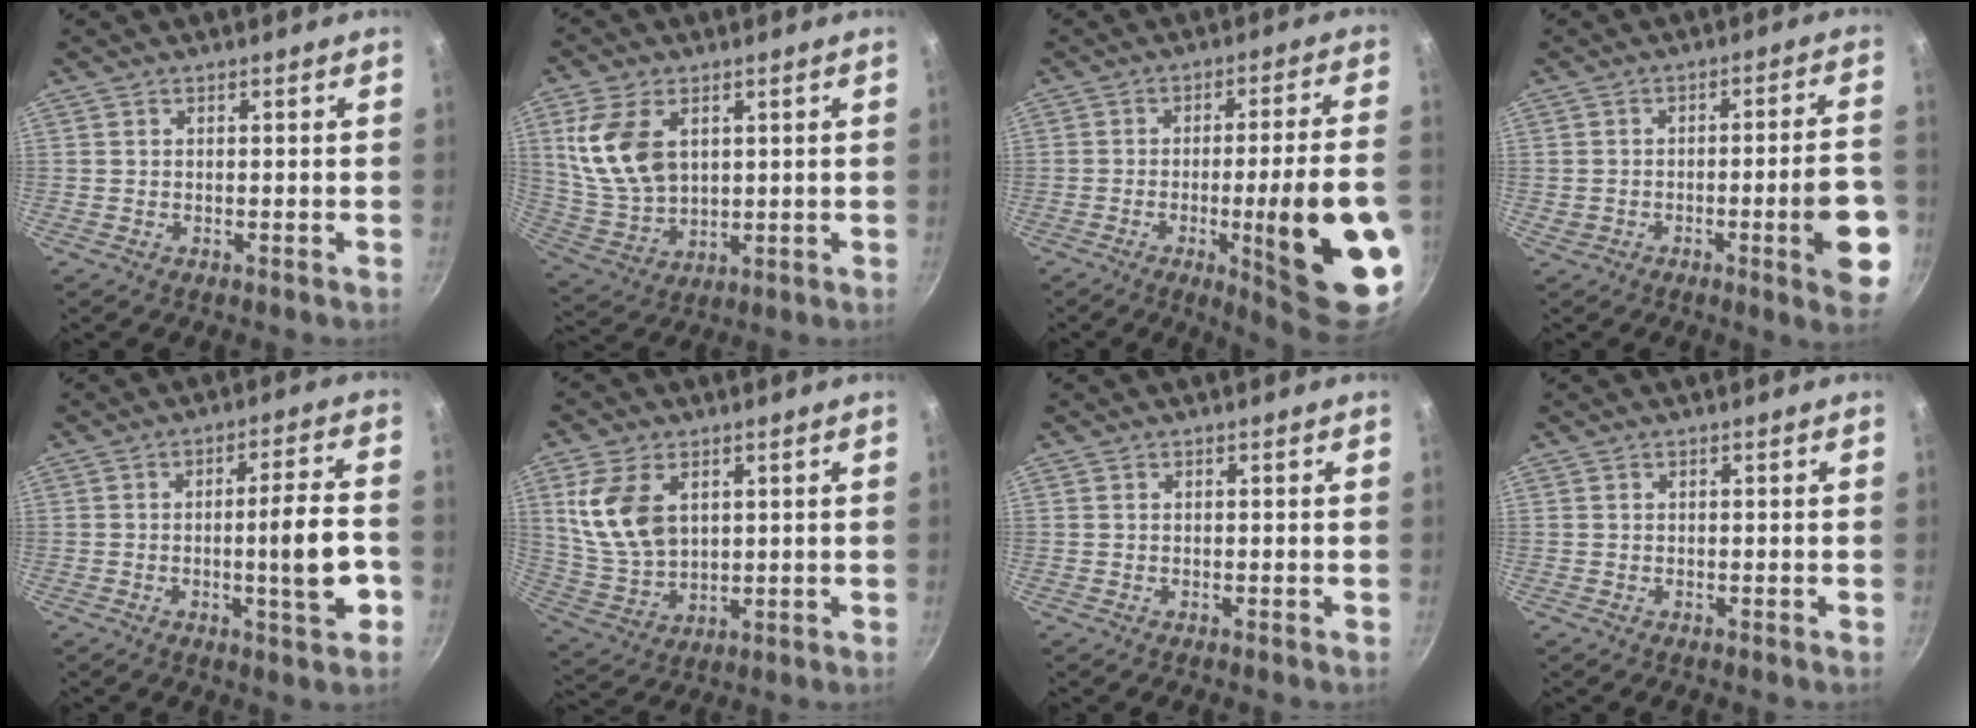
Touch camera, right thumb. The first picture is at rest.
{"total": 13.1, "force": [3.7, 8.3, 9.4], "torque": [-0.169, -0.017, 0.087]}
{"total": 21.0, "force": [-5.8, 3.2, 20.0], "torque": [-0.254, 0.016, -0.069]}
{"total": 11.6, "force": [-3.6, 2.6, 10.8], "torque": [-0.125, 0.024, -0.043]}
{"total": 10.3, "force": [-2.8, 1.7, 9.8], "torque": [-0.136, 0.020, -0.038]}
{"total": 12.2, "force": [3.7, 7.8, 8.7], "torque": [-0.158, -0.019, 0.086]}
{"total": 0.0}
{"total": 0.0}